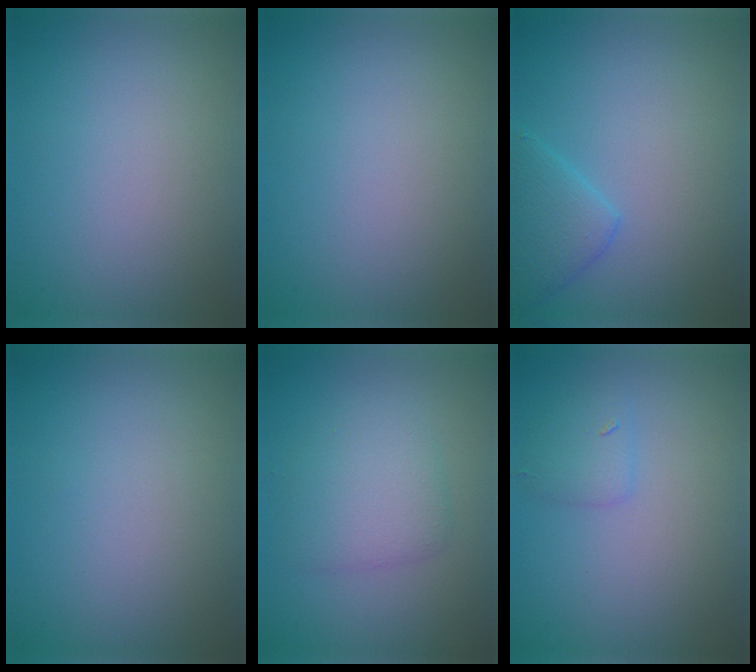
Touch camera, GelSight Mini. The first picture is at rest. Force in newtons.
{"total": 0.0}
{"total": 3.1, "press": 3.1, "slide": 0.2}
{"total": 0.0}
{"total": 3.3, "press": 3.3, "slide": 0.1}
{"total": 1.5, "press": 1.5, "slide": 0.1}